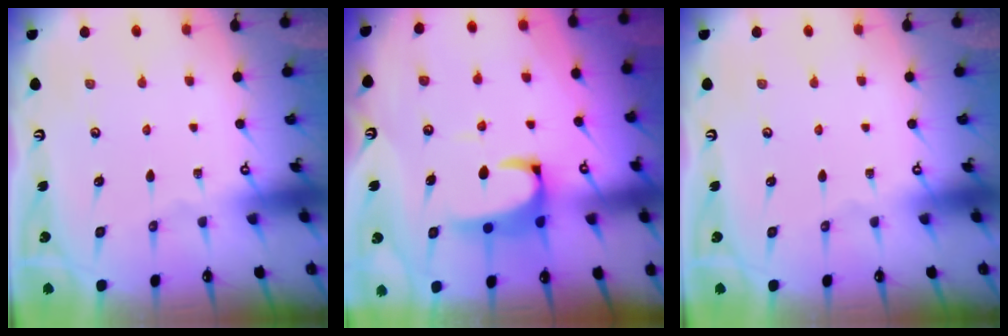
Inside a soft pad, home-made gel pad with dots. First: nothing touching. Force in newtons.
{"total": 3.8, "press": 3.6, "slide": 1.2}
{"total": 0.0}